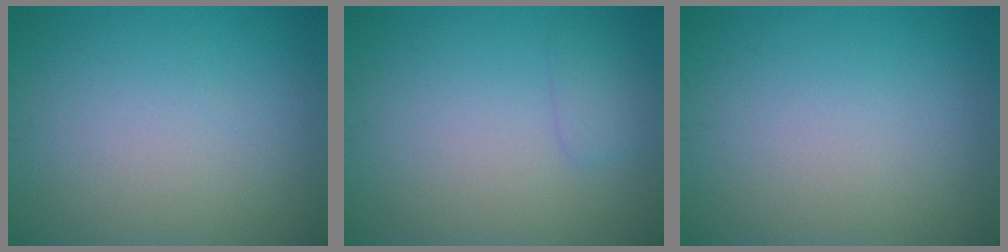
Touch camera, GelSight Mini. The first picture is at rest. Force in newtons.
{"total": 1.4, "press": 1.4, "slide": 0.1}
{"total": 0.0}